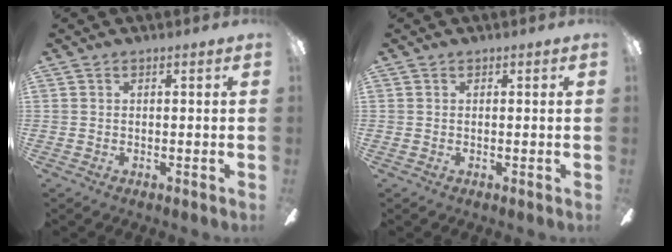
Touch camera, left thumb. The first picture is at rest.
{"total": 0.0}